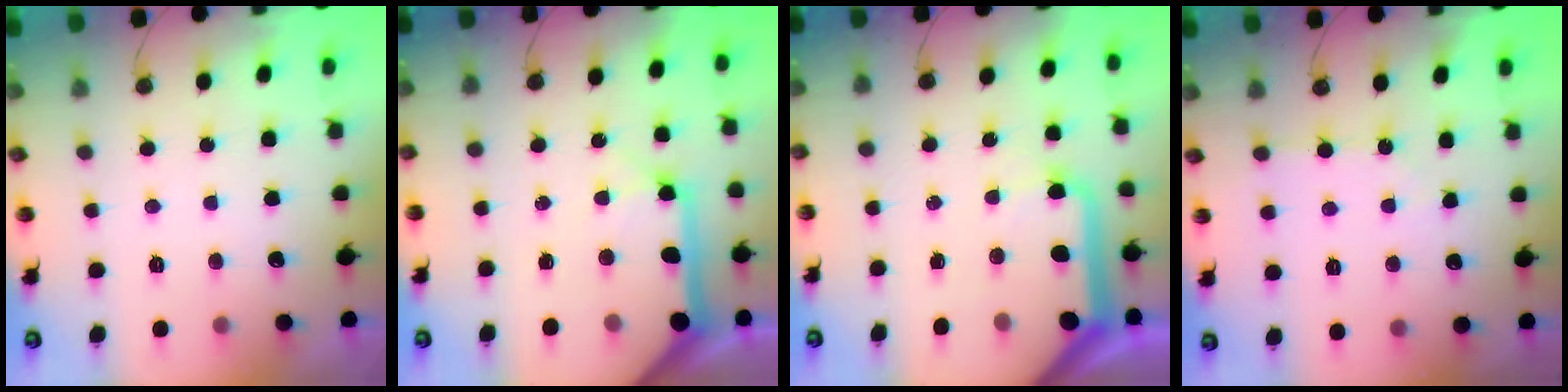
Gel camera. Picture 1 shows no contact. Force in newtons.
{"total": 15.3, "press": 15.1, "slide": 2.5}
{"total": 14.9, "press": 14.8, "slide": 1.8}
{"total": 2.9, "press": 2.8, "slide": 0.4}